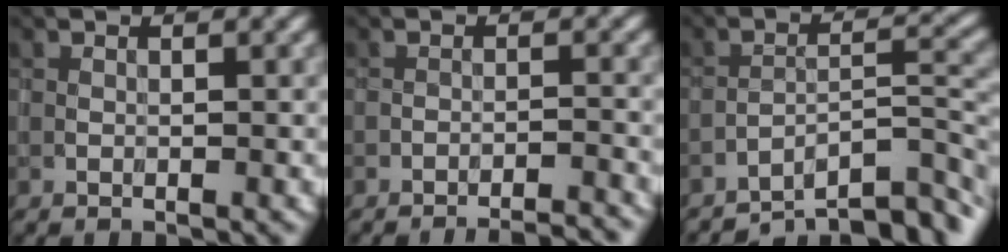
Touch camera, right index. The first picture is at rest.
{"total": 5.4, "force": [-5.2, 0.7, 1.1], "torque": [-0.001, 0.021, -0.063]}
{"total": 7.7, "force": [-6.6, 1.6, 3.6], "torque": [-0.043, 0.009, -0.110]}